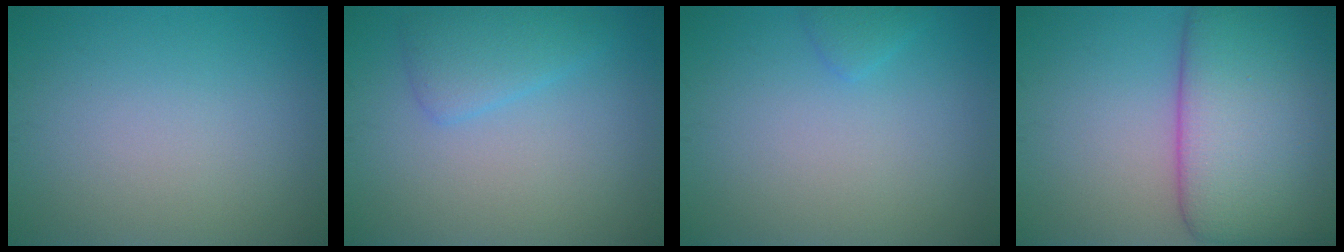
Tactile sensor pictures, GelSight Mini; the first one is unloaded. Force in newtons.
{"total": 2.7, "press": 2.6, "slide": 0.3}
{"total": 1.0, "press": 1.0, "slide": 0.1}
{"total": 12.3, "press": 12.3, "slide": 0.8}